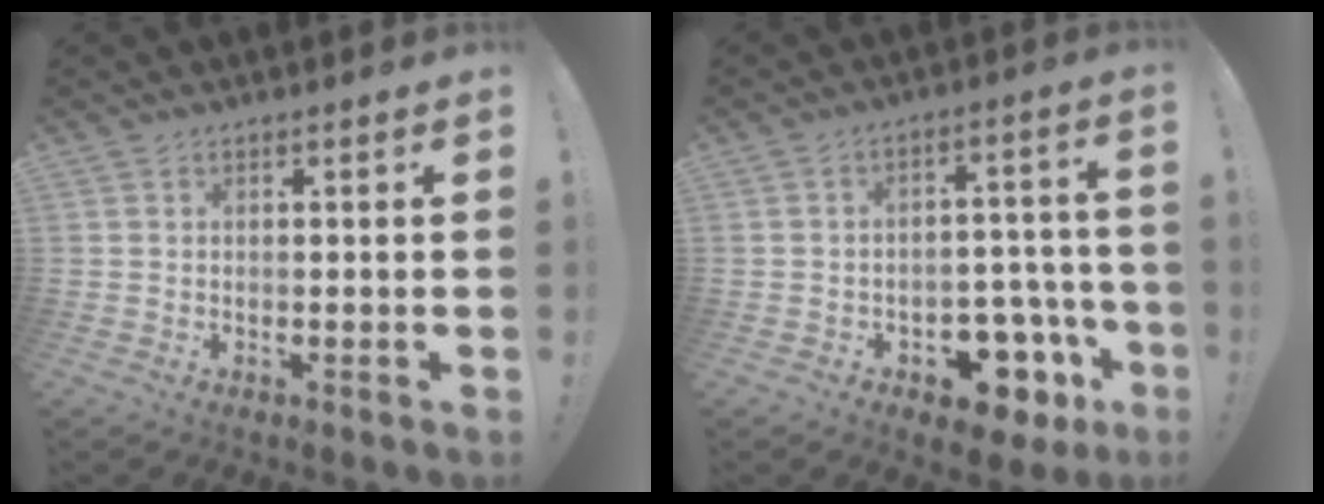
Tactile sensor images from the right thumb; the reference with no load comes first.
{"total": 11.7, "force": [-6.7, 7.0, 6.5], "torque": [-0.049, 0.060, -0.105]}